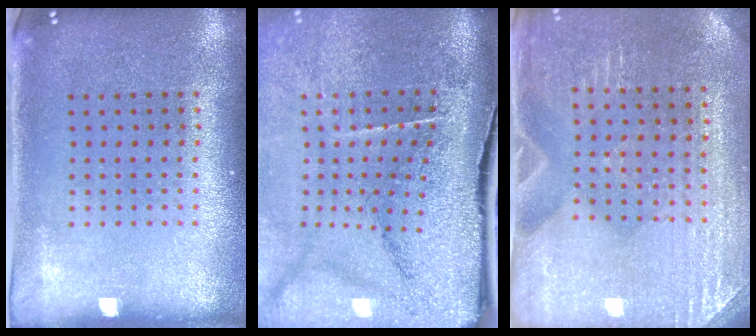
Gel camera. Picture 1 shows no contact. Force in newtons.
{"total": 4.8, "press": 3.8, "slide": 3.0}
{"total": 3.0, "press": 2.9, "slide": 0.2}